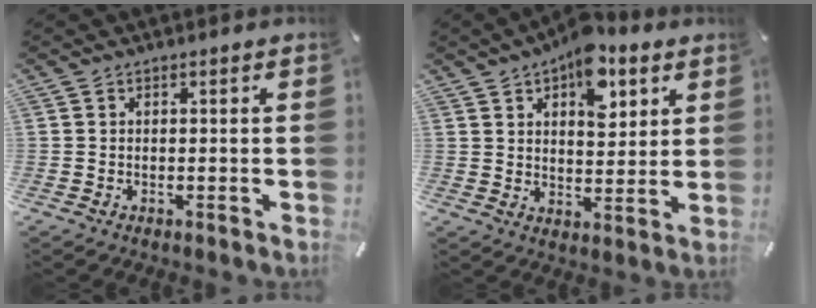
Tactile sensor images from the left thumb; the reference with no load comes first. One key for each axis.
{"total": 11.8, "fx": 6.3, "fy": 6.5, "fz": 7.5, "tx": -0.088, "ty": -0.027, "tz": 0.105}